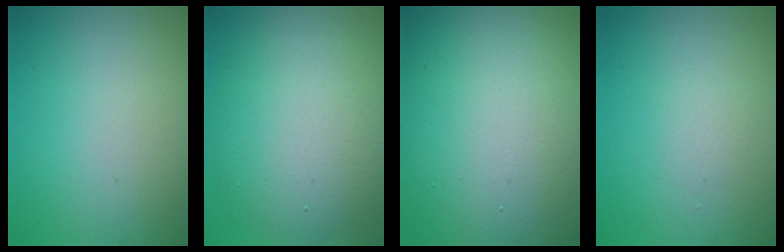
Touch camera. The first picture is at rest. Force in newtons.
{"total": 10.4, "press": 10.4, "slide": 0.5}
{"total": 22.1, "press": 22.1, "slide": 1.2}
{"total": 0.9, "press": 0.9, "slide": 0.1}